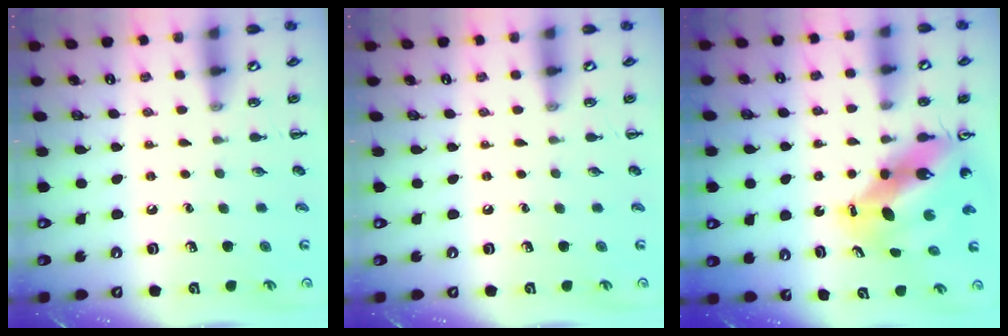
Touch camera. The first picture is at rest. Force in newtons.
{"total": 0.0}
{"total": 9.6, "press": 9.2, "slide": 2.8}